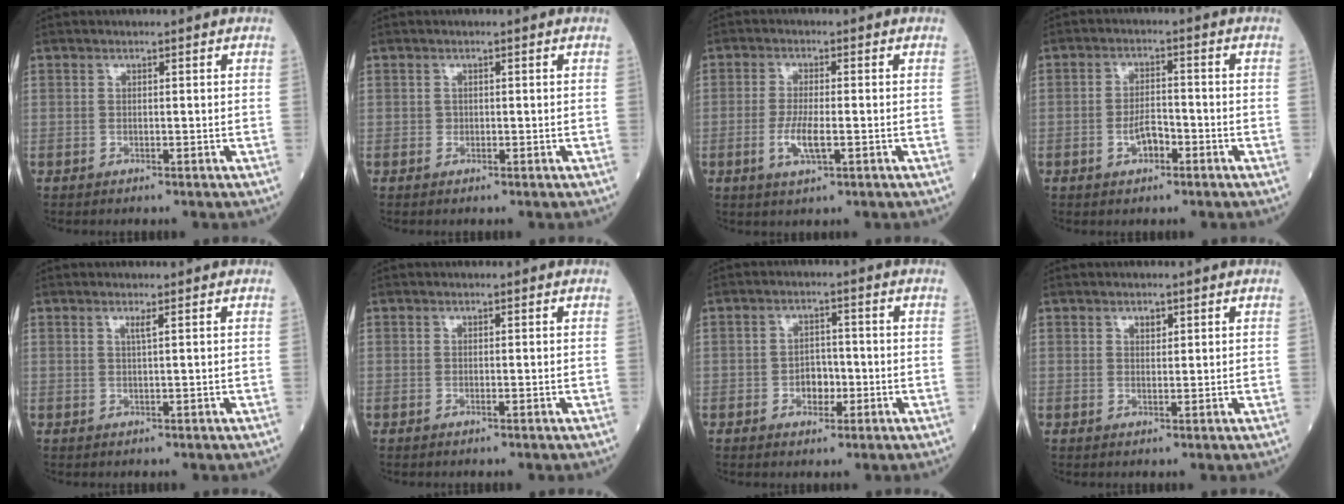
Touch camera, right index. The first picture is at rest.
{"total": 0.5, "force": [0.0, 0.5, 0.1], "torque": [0.002, 0.003, -0.002]}
{"total": 4.4, "force": [-1.2, 0.9, 4.2], "torque": [-0.090, -0.007, -0.021]}
{"total": 3.7, "force": [-1.6, 1.8, 2.9], "torque": [-0.053, 0.003, -0.029]}
{"total": 1.0, "force": [0.5, -0.3, 0.9], "torque": [-0.023, -0.004, 0.011]}
{"total": 0.0}
{"total": 3.6, "force": [-1.1, 2.4, 2.4], "torque": [-0.033, 0.006, -0.017]}
{"total": 1.3, "force": [0.8, 0.7, 0.8], "torque": [-0.010, -0.001, 0.012]}